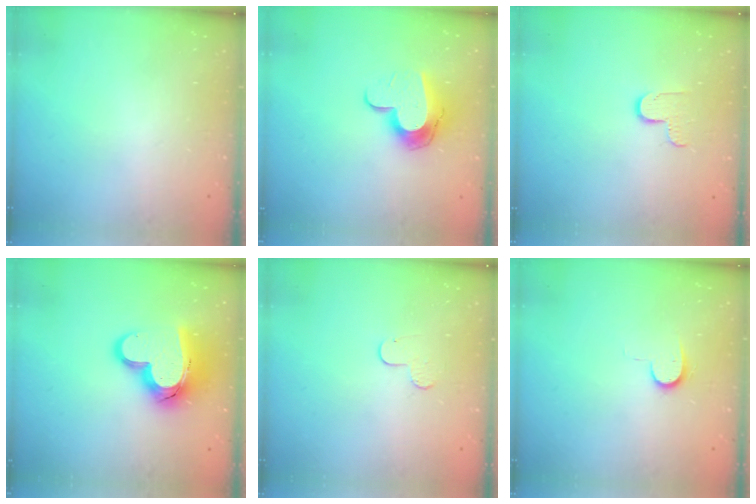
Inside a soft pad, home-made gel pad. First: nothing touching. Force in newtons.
{"total": 12.1, "press": 12.1, "slide": 0.4}
{"total": 6.3, "press": 6.3, "slide": 0.3}
{"total": 21.3, "press": 21.2, "slide": 1.9}
{"total": 5.2, "press": 5.1, "slide": 0.5}
{"total": 7.5, "press": 7.4, "slide": 0.8}